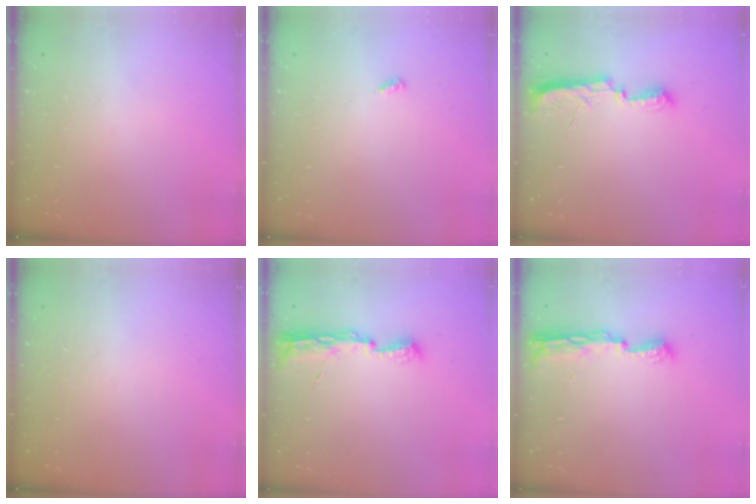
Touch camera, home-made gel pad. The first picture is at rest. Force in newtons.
{"total": 3.2, "press": 3.2, "slide": 0.3}
{"total": 7.4, "press": 7.4, "slide": 0.7}
{"total": 0.0}
{"total": 8.2, "press": 8.2, "slide": 1.0}
{"total": 10.6, "press": 9.1, "slide": 5.5}